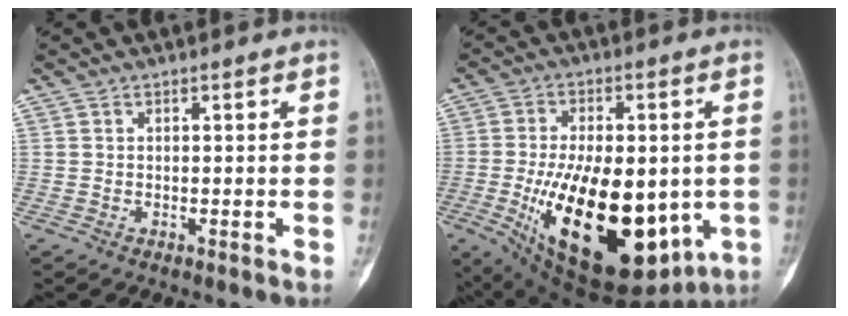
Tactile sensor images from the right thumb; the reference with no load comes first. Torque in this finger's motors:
{"motor_torque": [2.56, 2.45, 2.74, -0.03, 0.81]}